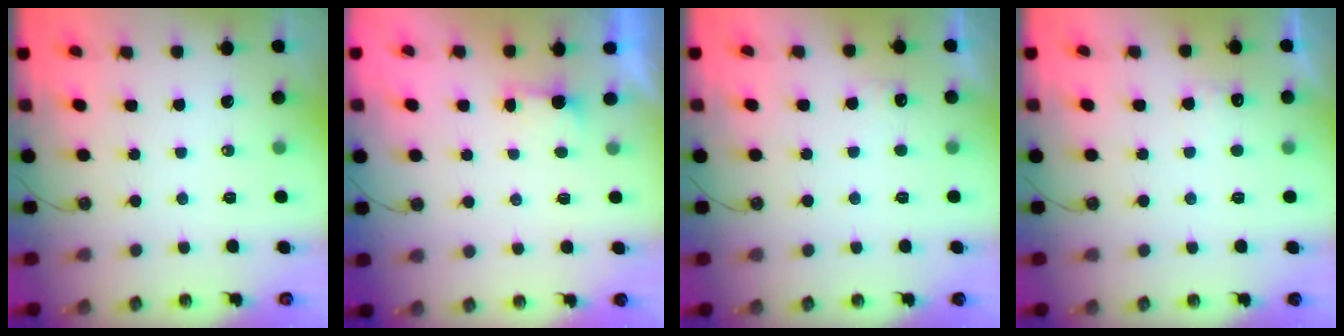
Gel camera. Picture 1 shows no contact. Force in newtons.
{"total": 1.3, "press": 1.1, "slide": 0.7}
{"total": 5.0, "press": 4.8, "slide": 1.2}
{"total": 6.5, "press": 6.3, "slide": 1.2}